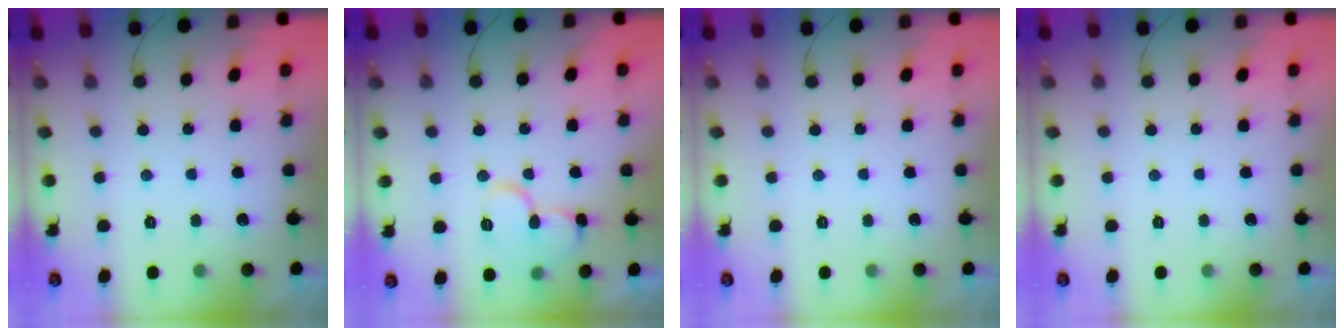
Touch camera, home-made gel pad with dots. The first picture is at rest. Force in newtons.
{"total": 11.4, "press": 11.3, "slide": 1.2}
{"total": 0.0}
{"total": 0.0}